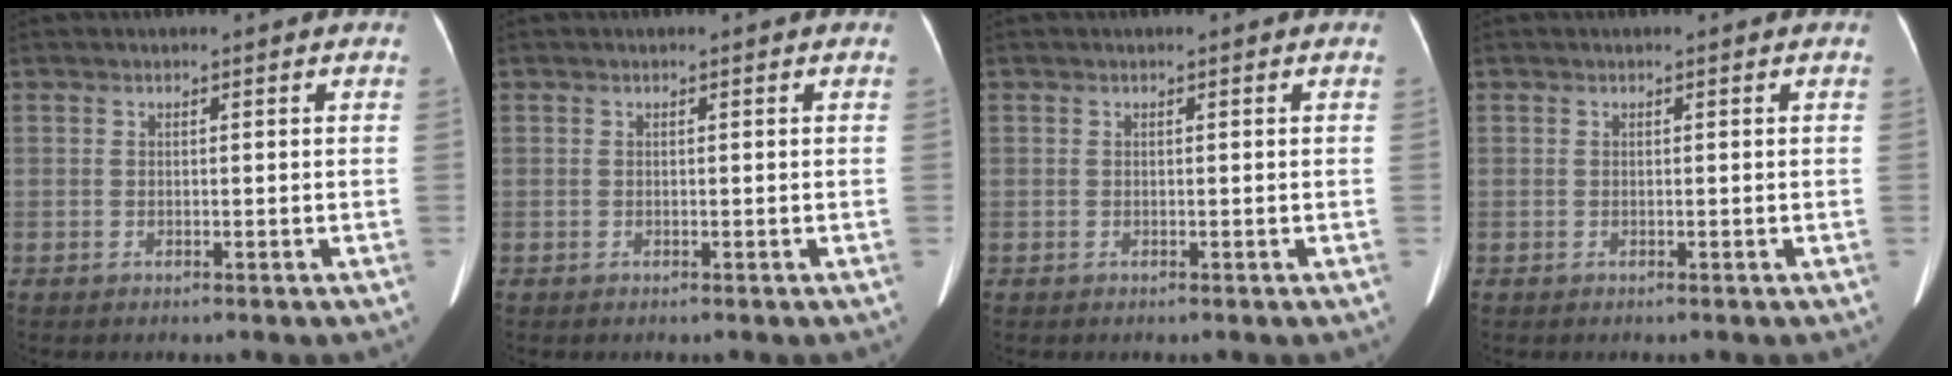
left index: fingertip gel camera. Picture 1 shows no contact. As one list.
[{"total": 0.0}, {"total": 0.0}, {"total": 0.0}]